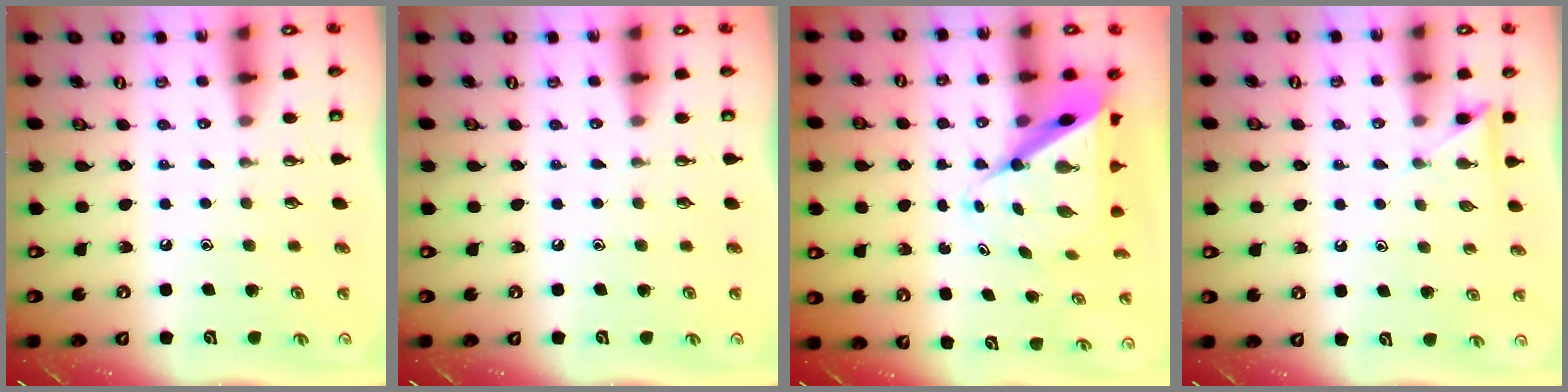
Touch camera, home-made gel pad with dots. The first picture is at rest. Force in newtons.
{"total": 0.0}
{"total": 9.8, "press": 9.8, "slide": 0.8}
{"total": 3.6, "press": 3.5, "slide": 0.4}